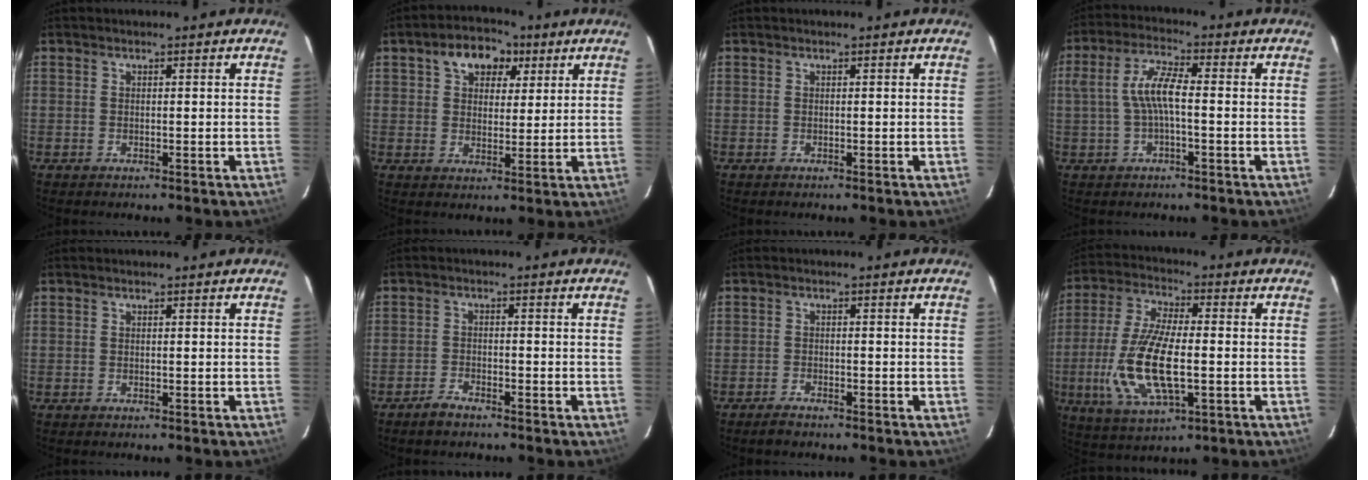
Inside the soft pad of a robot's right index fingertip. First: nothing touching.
{"total": 8.7, "force": [4.3, 5.9, 4.9], "torque": [-0.083, 0.026, 0.067]}
{"total": 0.0}
{"total": 6.7, "force": [-0.6, 1.8, 6.4], "torque": [-0.132, 0.012, -0.008]}
{"total": 0.0}
{"total": 2.9, "force": [-2.5, 0.8, 1.1], "torque": [-0.038, 0.001, -0.049]}
{"total": 2.0, "force": [-1.8, 0.5, 0.7], "torque": [-0.024, -0.001, -0.033]}
{"total": 15.3, "force": [-3.0, 5.4, 14.0], "torque": [-0.295, -0.011, -0.054]}